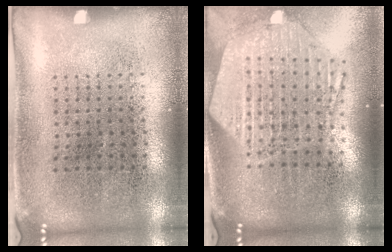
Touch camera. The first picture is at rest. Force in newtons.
{"total": 2.7, "press": 2.2, "slide": 1.5}